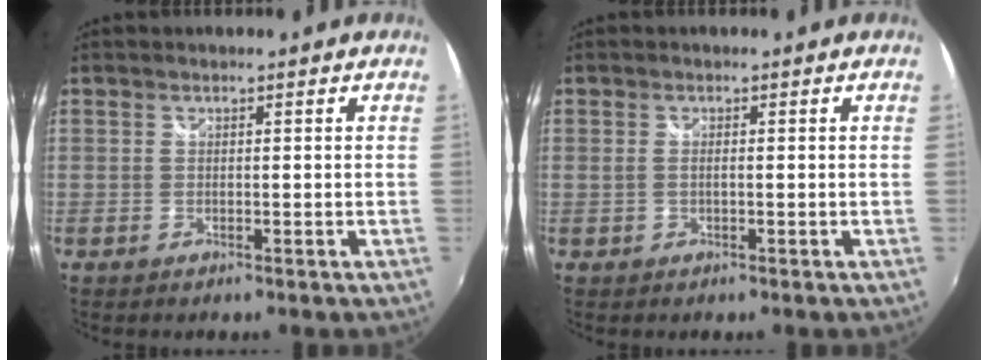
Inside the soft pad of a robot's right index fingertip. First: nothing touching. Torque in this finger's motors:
{"motor_torque": [-0.18, 0.12, -0.04, 0.00]}